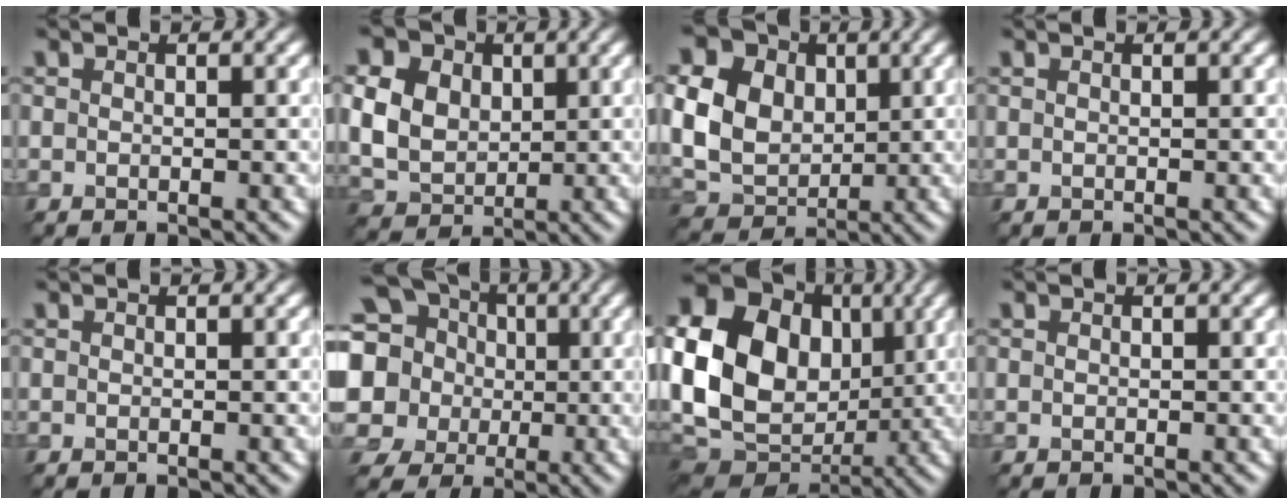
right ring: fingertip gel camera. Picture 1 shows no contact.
{"total": 11.9, "force": [3.4, 9.4, 6.4], "torque": [-0.152, 0.030, 0.051]}
{"total": 10.9, "force": [2.0, 8.5, 6.6], "torque": [-0.151, 0.022, 0.019]}
{"total": 0.0}
{"total": 0.0}
{"total": 16.0, "force": [1.4, 14.7, 6.2], "torque": [-0.188, 0.027, -0.023]}
{"total": 18.6, "force": [1.5, 15.0, 10.9], "torque": [-0.240, 0.009, 0.022]}
{"total": 0.0}